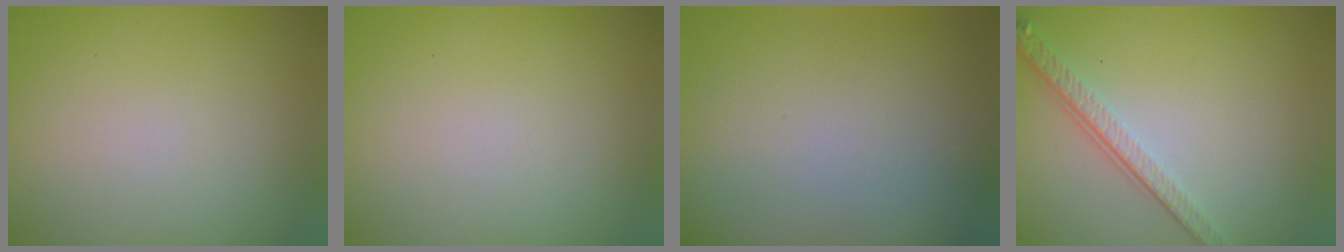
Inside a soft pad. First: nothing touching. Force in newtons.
{"total": 0.0}
{"total": 0.0}
{"total": 3.9, "press": 2.8, "slide": 2.7}